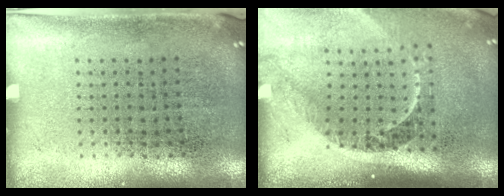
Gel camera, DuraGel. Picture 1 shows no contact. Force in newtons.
{"total": 2.3, "press": 1.6, "slide": 1.6}